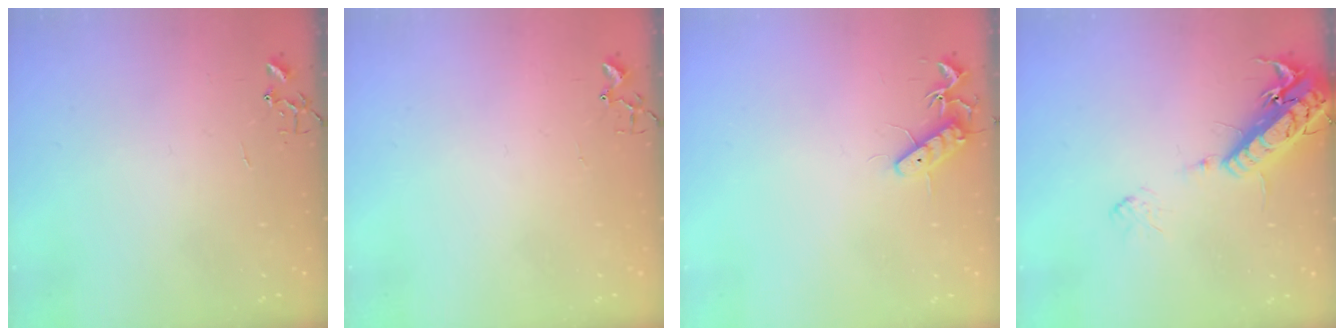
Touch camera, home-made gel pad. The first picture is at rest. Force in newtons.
{"total": 3.0, "press": 2.9, "slide": 0.4}
{"total": 11.5, "press": 11.5, "slide": 1.0}
{"total": 16.4, "press": 15.9, "slide": 3.8}